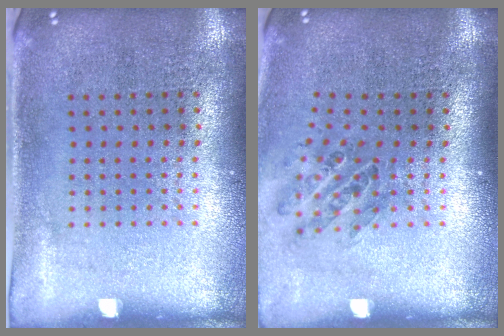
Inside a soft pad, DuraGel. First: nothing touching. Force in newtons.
{"total": 1.0, "press": 1.0, "slide": 0.3}